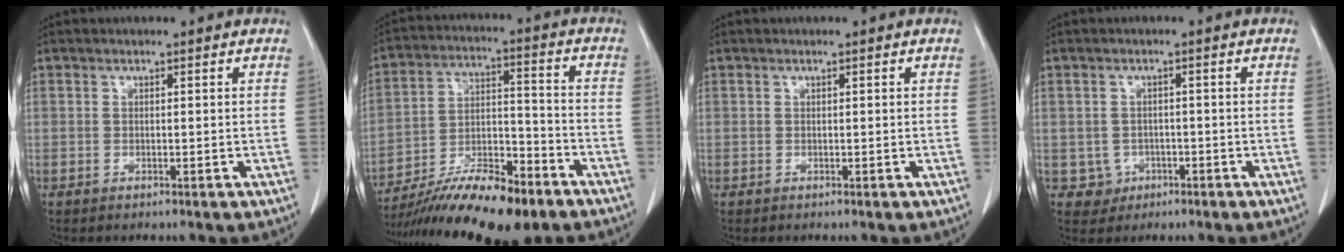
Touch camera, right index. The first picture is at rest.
{"total": 17.0, "force": [-12.4, 4.0, 10.8], "torque": [-0.183, -0.003, -0.214]}
{"total": 0.0}
{"total": 3.1, "force": [-1.0, 3.0, 0.0], "torque": [0.009, 0.012, -0.009]}